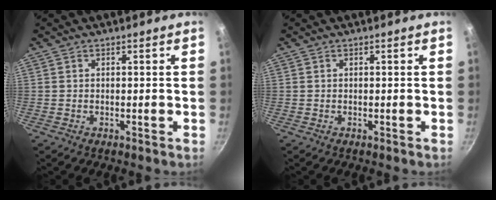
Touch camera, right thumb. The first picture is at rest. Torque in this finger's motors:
{"motor_torque": [0.00, 0.00, 0.02, -0.04, 0.00]}